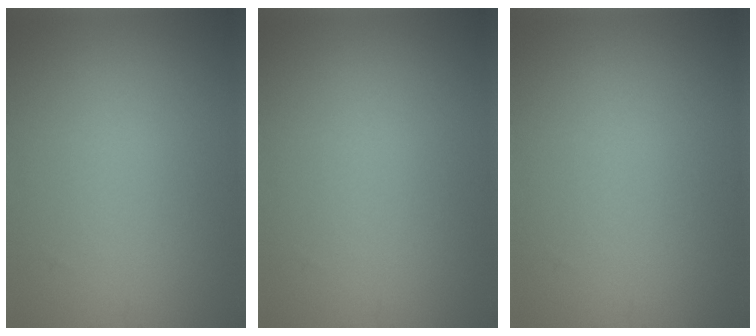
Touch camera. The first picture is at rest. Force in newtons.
{"total": 0.0}
{"total": 0.0}